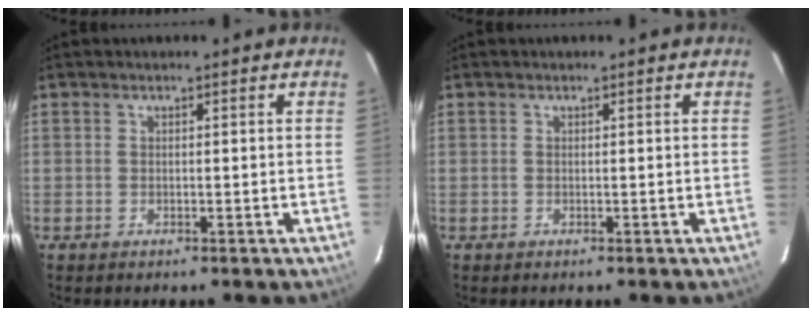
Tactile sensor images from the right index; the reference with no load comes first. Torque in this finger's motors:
{"motor_torque": [-0.03, -0.01, 0.03, 0.00]}